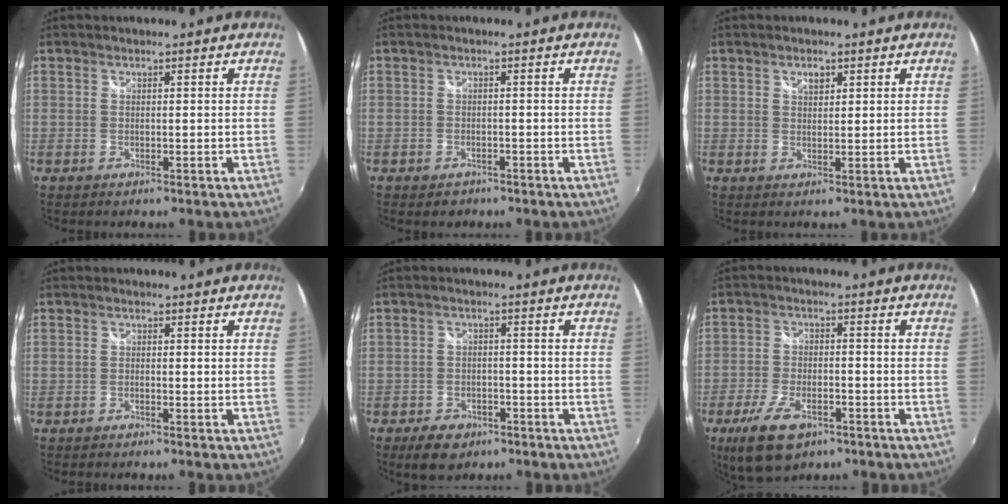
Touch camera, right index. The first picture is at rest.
{"total": 2.6, "force": [-1.7, 2.0, 0.6], "torque": [-0.017, -0.003, -0.024]}
{"total": 1.8, "force": [1.2, 0.8, 1.1], "torque": [-0.015, 0.004, 0.021]}
{"total": 0.7, "force": [-0.6, 0.3, 0.2], "torque": [-0.005, -0.001, -0.015]}
{"total": 7.0, "force": [-4.8, 4.2, 2.8], "torque": [-0.078, 0.004, -0.070]}
{"total": 11.1, "force": [-6.8, 5.3, 7.0], "torque": [-0.161, -0.019, -0.119]}